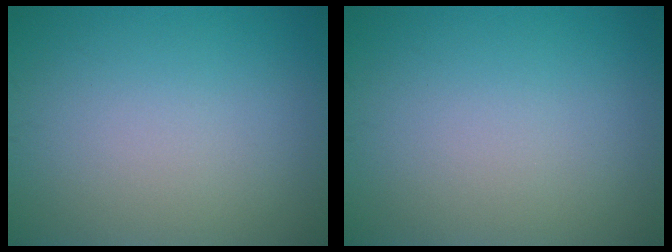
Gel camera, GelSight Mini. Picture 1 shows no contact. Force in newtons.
{"total": 0.0}